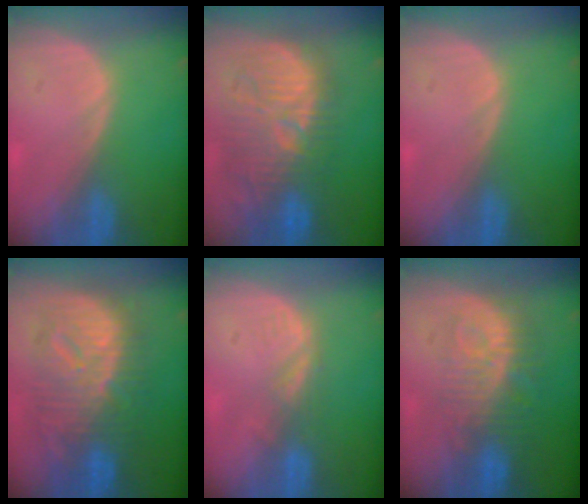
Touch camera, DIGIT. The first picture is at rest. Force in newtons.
{"total": 12.2, "press": 11.7, "slide": 3.6}
{"total": 0.0}
{"total": 12.1, "press": 12.0, "slide": 1.2}
{"total": 2.8, "press": 2.2, "slide": 1.7}
{"total": 9.7, "press": 8.7, "slide": 4.1}